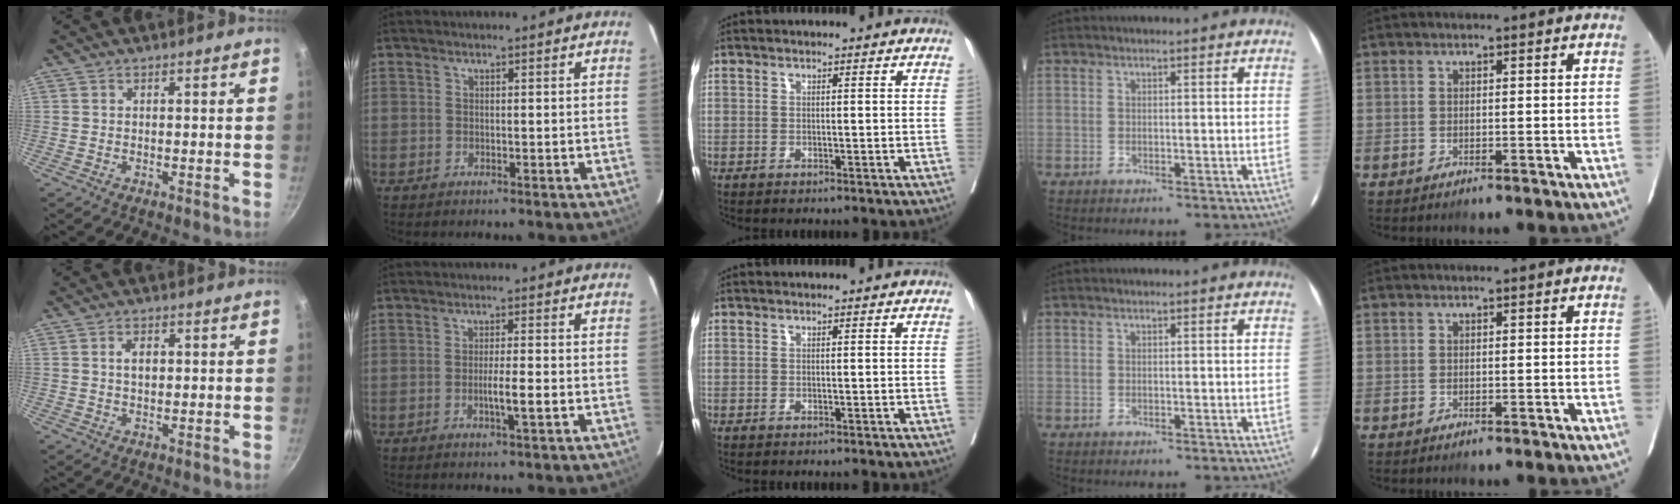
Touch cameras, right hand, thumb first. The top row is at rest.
{"thumb": {"total": 2.8, "force": [0.6, 1.7, 2.1], "torque": [-0.031, 0.000, 0.010]}, "index": {"total": 3.8, "force": [-1.0, 0.0, 3.7], "torque": [-0.063, -0.004, -0.016]}}